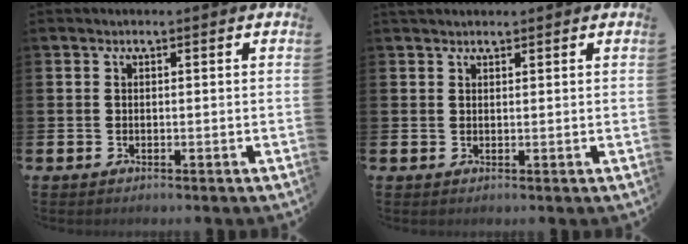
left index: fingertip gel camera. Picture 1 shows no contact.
{"total": 1.3, "force": [1.2, 0.4, 0.1], "torque": [0.006, 0.000, 0.020]}